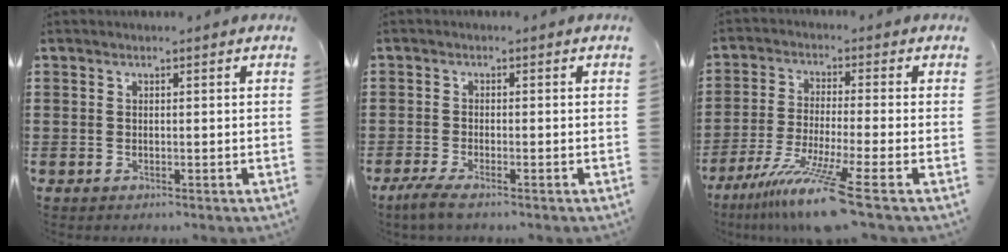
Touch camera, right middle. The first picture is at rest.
{"total": 2.1, "force": [-1.6, 0.1, 1.4], "torque": [-0.037, -0.004, -0.034]}
{"total": 10.3, "force": [-7.2, -0.8, 7.4], "torque": [-0.147, -0.018, -0.143]}